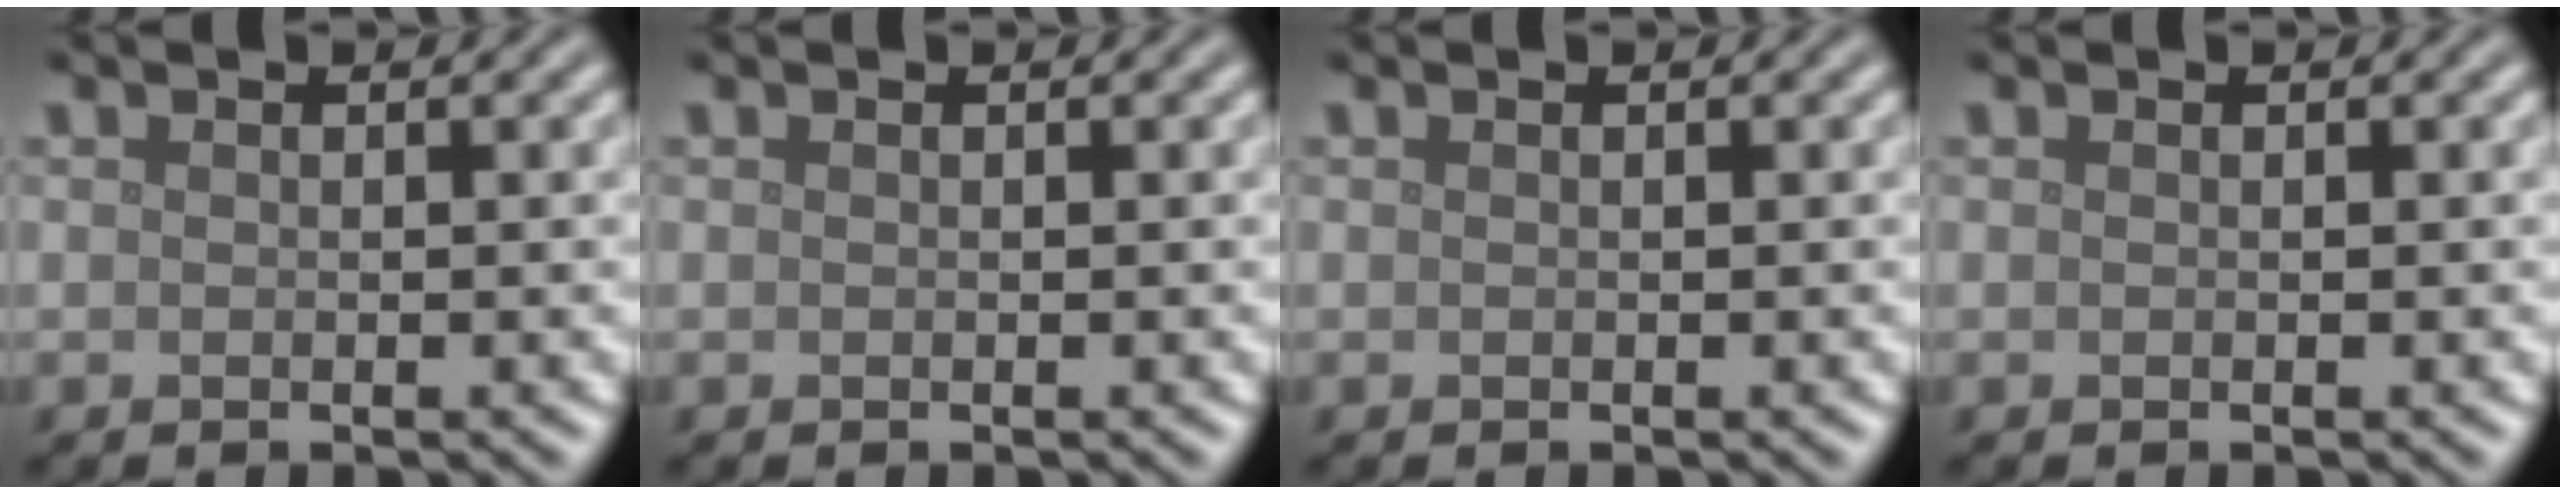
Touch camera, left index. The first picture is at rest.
{"total": 0.0}
{"total": 0.0}
{"total": 0.0}